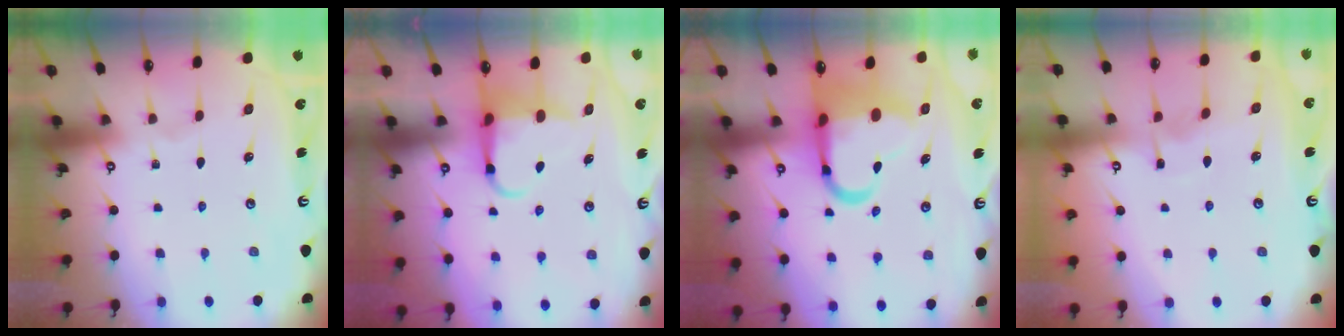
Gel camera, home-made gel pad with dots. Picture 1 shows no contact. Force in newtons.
{"total": 4.8, "press": 4.7, "slide": 1.1}
{"total": 12.1, "press": 11.9, "slide": 2.5}
{"total": 3.1, "press": 3.1, "slide": 0.3}